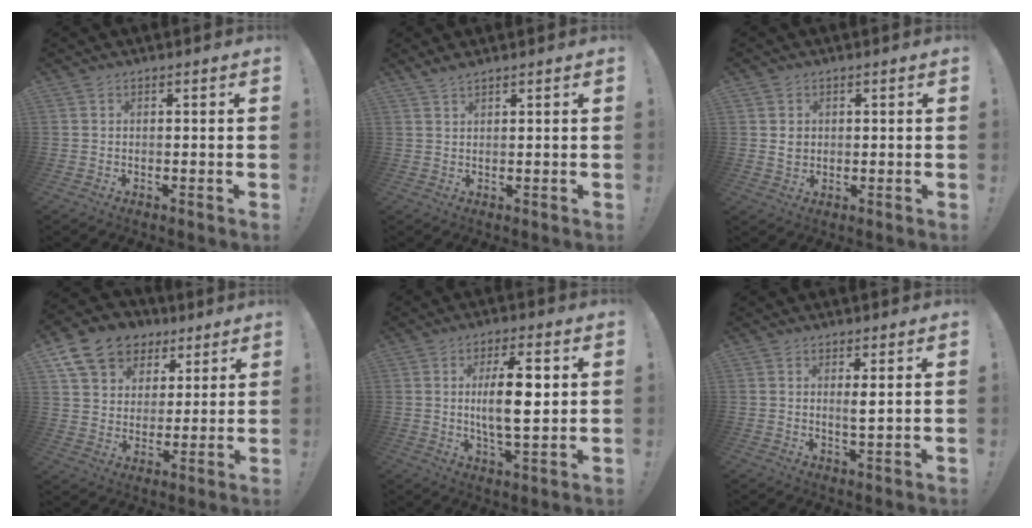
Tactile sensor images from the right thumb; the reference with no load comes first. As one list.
[{"total": 2.1, "force": [1.8, 0.2, 1.0], "torque": [-0.029, -0.005, 0.034]}, {"total": 2.9, "force": [0.7, 2.6, 1.0], "torque": [-0.014, 0.002, 0.013]}, {"total": 14.7, "force": [8.3, 10.5, 6.0], "torque": [-0.097, -0.045, 0.161]}, {"total": 12.0, "force": [1.6, 3.8, 11.2], "torque": [-0.200, -0.005, 0.016]}, {"total": 2.6, "force": [0.9, 0.2, 2.5], "torque": [-0.041, -0.006, 0.012]}]